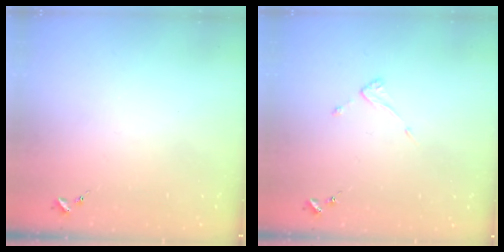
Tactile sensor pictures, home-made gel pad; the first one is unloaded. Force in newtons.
{"total": 3.6, "press": 3.6, "slide": 0.2}